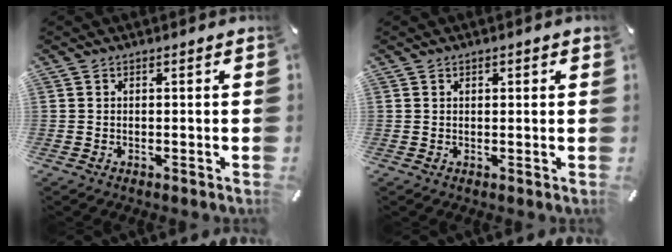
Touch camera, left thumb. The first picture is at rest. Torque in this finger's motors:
{"motor_torque": [0.20, -0.35, -0.10, 0.08, -0.02]}